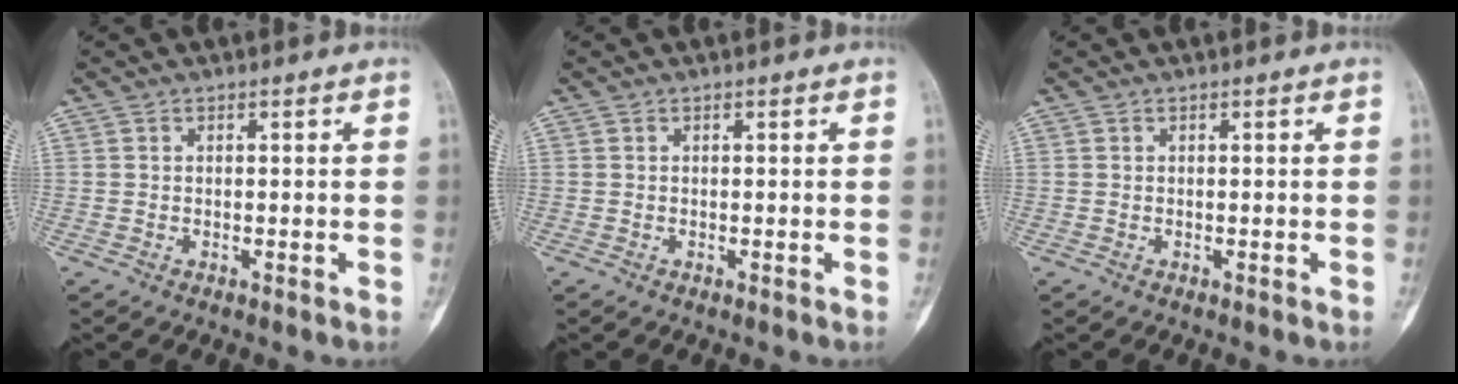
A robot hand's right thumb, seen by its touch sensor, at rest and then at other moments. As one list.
[{"total": 0.0}, {"total": 0.0}]